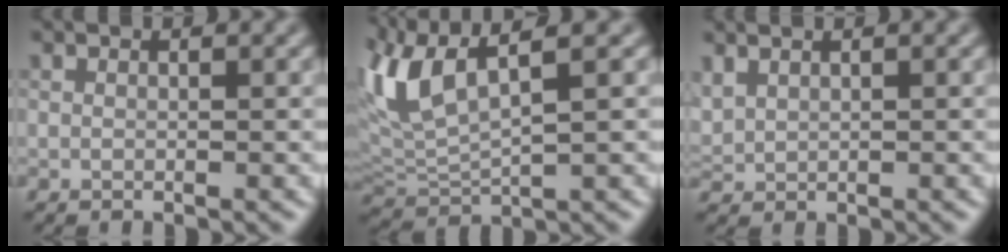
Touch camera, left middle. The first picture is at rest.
{"total": 6.0, "force": [1.6, 2.1, 5.3], "torque": [-0.129, 0.013, 0.037]}
{"total": 0.6, "force": [0.5, 0.2, 0.3], "torque": [-0.018, 0.011, 0.023]}